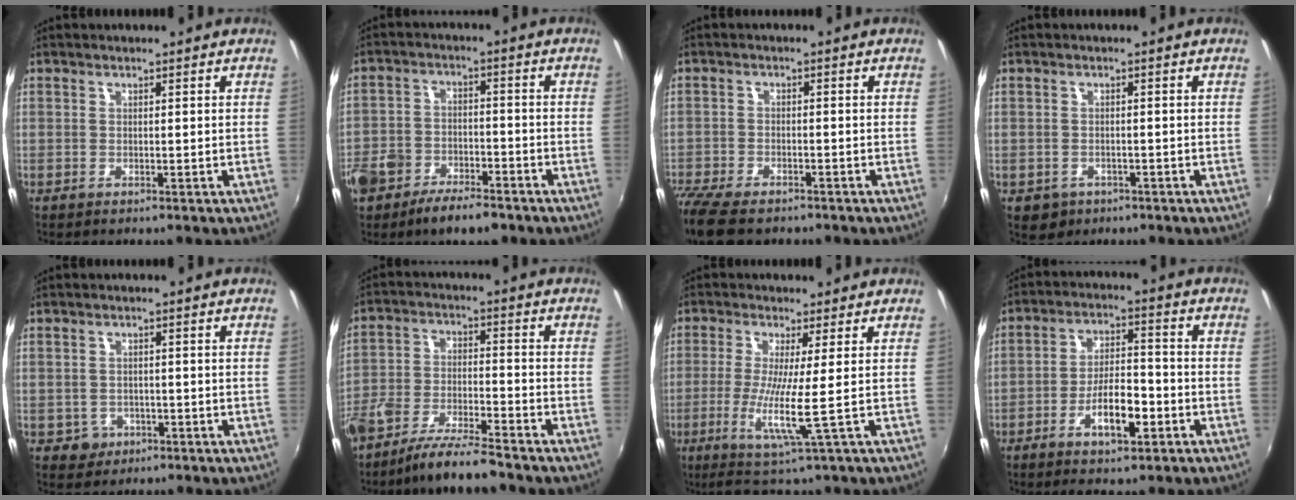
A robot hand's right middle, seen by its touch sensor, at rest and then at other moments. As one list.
[{"total": 11.0, "force": [-7.5, 5.6, 5.7], "torque": [-0.149, -0.010, -0.135]}, {"total": 11.2, "force": [-9.0, 3.7, 5.5], "torque": [-0.144, -0.045, -0.164]}, {"total": 3.8, "force": [-1.6, 3.2, 1.4], "torque": [-0.036, -0.006, -0.017]}, {"total": 3.3, "force": [-1.3, 3.0, 0.6], "torque": [-0.021, 0.002, -0.016]}, {"total": 10.5, "force": [-8.5, 1.8, 5.9], "torque": [-0.123, -0.013, -0.156]}, {"total": 7.9, "force": [-2.0, -1.1, 7.5], "torque": [-0.163, -0.025, -0.041]}, {"total": 8.0, "force": [-4.1, 2.4, 6.5], "torque": [-0.123, 0.007, -0.065]}]